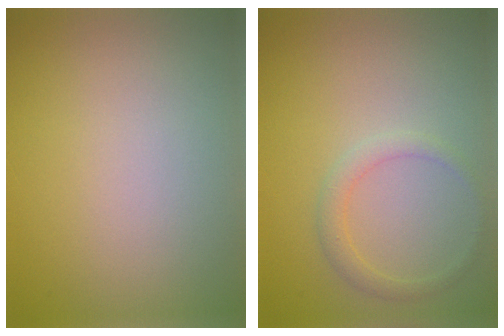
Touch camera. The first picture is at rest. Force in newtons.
{"total": 1.7, "press": 1.7, "slide": 0.1}